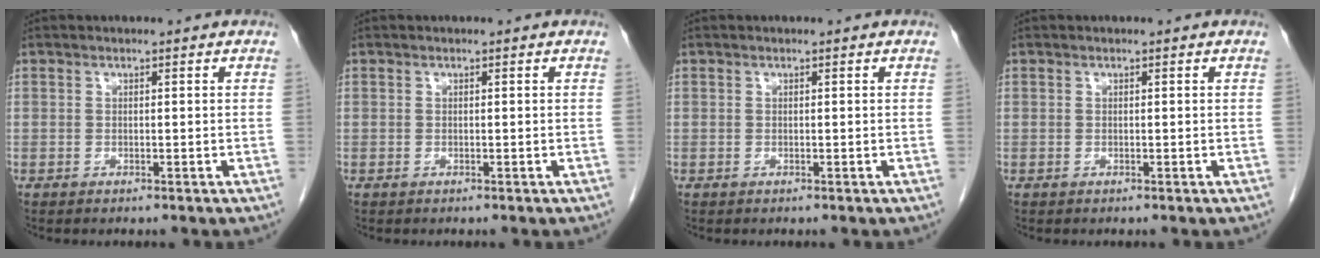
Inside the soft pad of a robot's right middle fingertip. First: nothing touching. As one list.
[{"total": 0.0}, {"total": 0.0}, {"total": 0.0}]